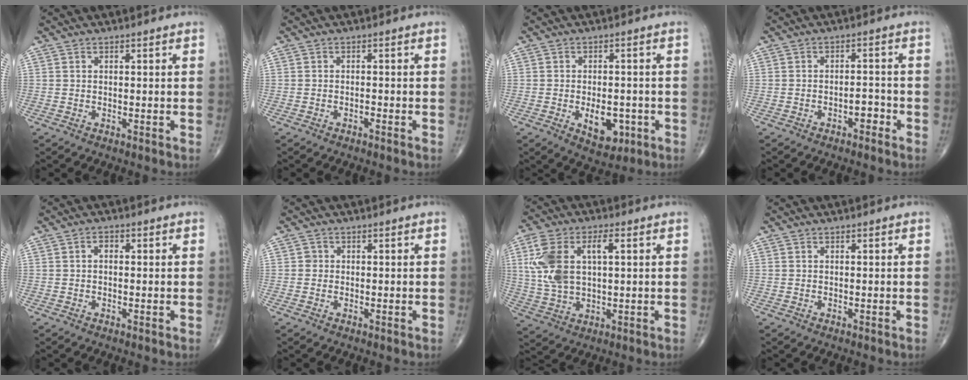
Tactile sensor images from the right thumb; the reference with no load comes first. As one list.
[{"total": 0.6, "force": [-0.6, 0.0, 0.3], "torque": [-0.006, 0.002, -0.011]}, {"total": 7.0, "force": [-2.1, 4.0, 5.2], "torque": [-0.056, 0.003, -0.021]}, {"total": 2.8, "force": [-1.7, 1.3, 1.8], "torque": [-0.016, 0.017, -0.028]}, {"total": 1.7, "force": [0.2, 1.1, 1.3], "torque": [-0.018, 0.006, 0.000]}, {"total": 1.0, "force": [0.0, 0.9, 0.2], "torque": [0.003, 0.003, -0.002]}, {"total": 13.1, "force": [2.9, 6.8, 10.8], "torque": [-0.229, 0.012, 0.061]}, {"total": 0.0}]